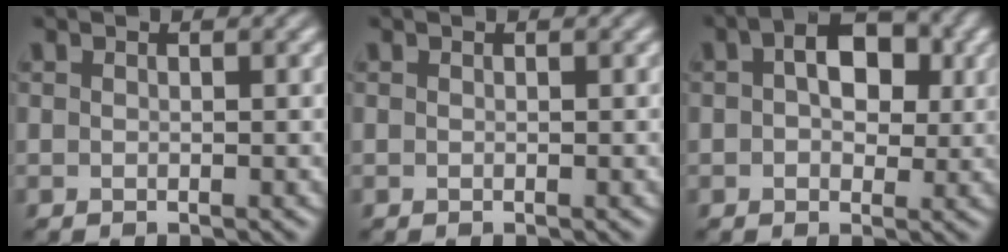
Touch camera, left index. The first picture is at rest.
{"total": 0.0}
{"total": 5.8, "force": [1.6, 3.5, 4.3], "torque": [-0.056, 0.009, 0.011]}